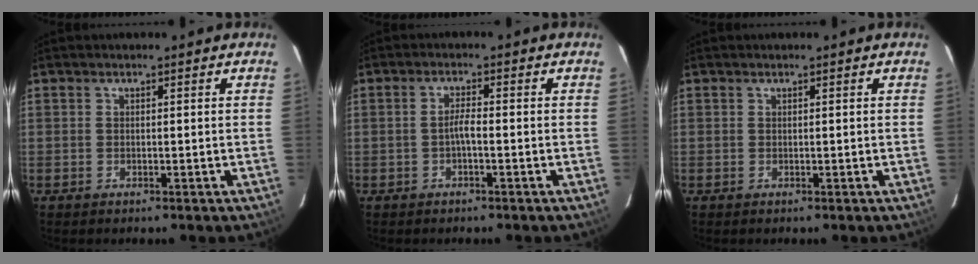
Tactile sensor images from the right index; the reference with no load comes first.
{"total": 1.9, "force": [-0.8, 0.2, 1.7], "torque": [-0.035, 0.006, -0.016]}
{"total": 0.0}